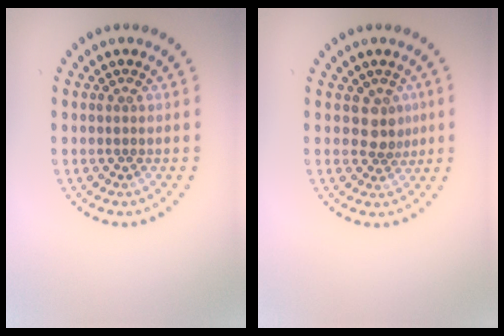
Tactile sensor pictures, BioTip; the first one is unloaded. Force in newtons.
{"total": 2.2, "press": 1.6, "slide": 1.4}